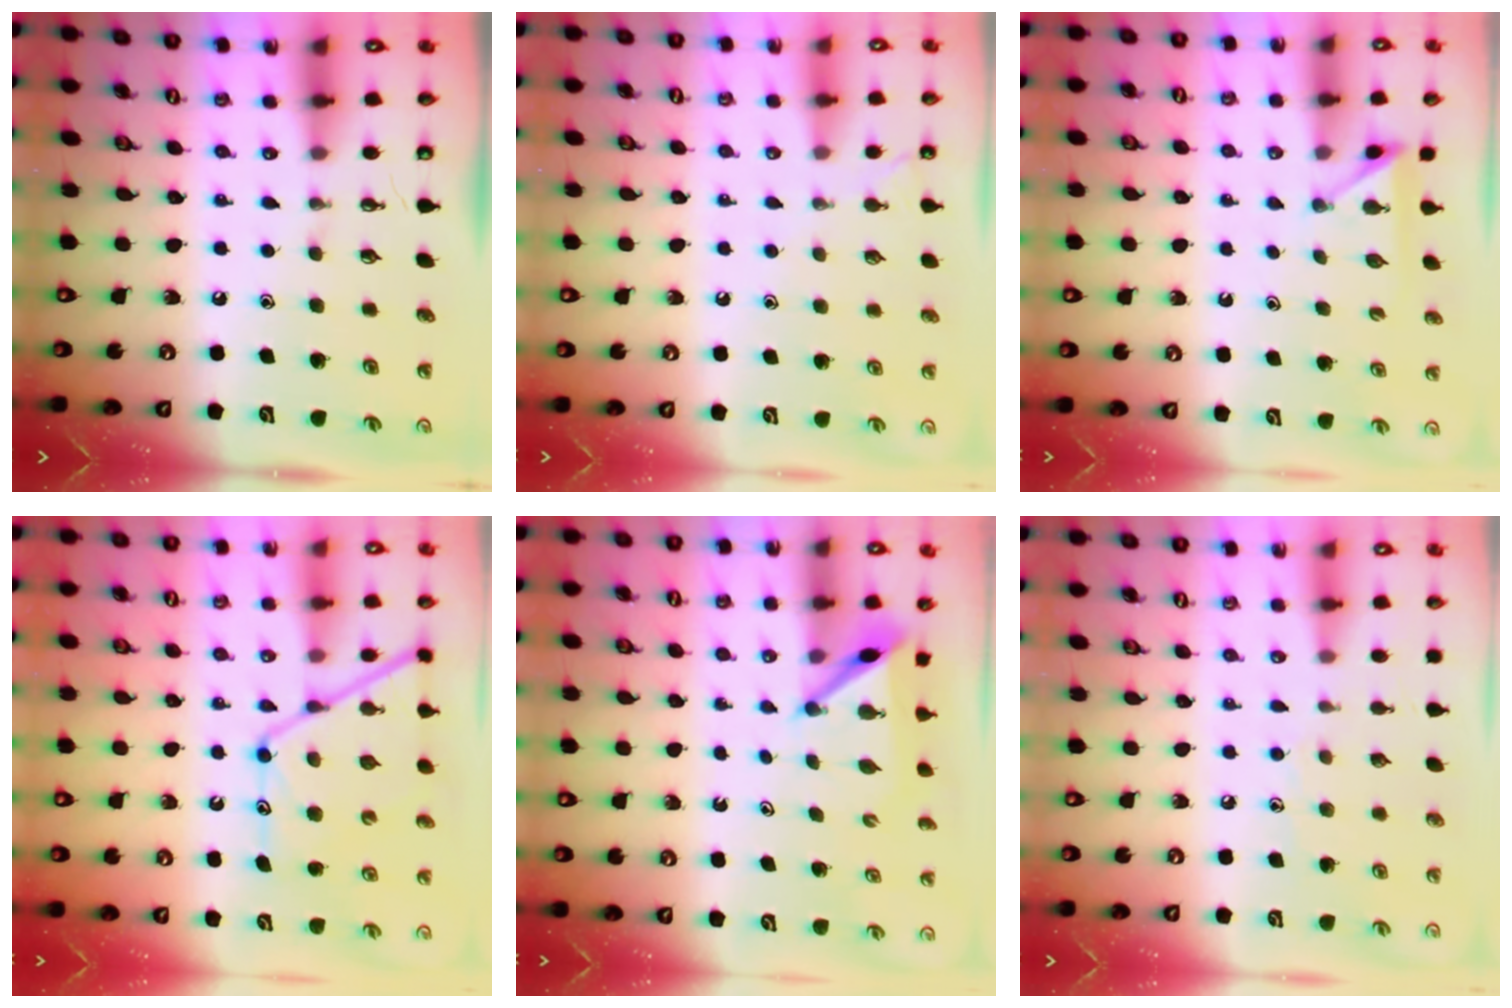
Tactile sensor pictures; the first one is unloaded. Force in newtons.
{"total": 2.9, "press": 2.9, "slide": 0.3}
{"total": 3.0, "press": 3.0, "slide": 0.4}
{"total": 14.1, "press": 14.1, "slide": 1.2}
{"total": 5.5, "press": 5.5, "slide": 0.4}
{"total": 4.5, "press": 4.5, "slide": 0.5}